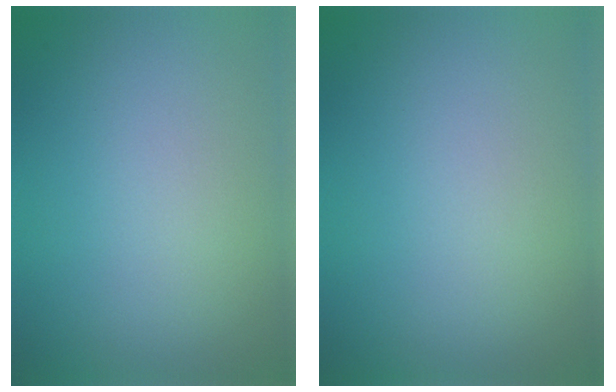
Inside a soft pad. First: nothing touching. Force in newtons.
{"total": 0.0}